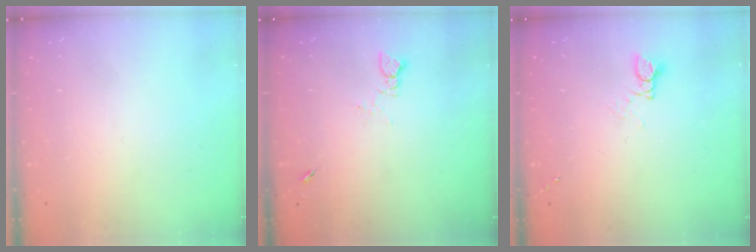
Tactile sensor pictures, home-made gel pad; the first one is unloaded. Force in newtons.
{"total": 2.1, "press": 2.0, "slide": 0.3}
{"total": 2.6, "press": 2.6, "slide": 0.3}